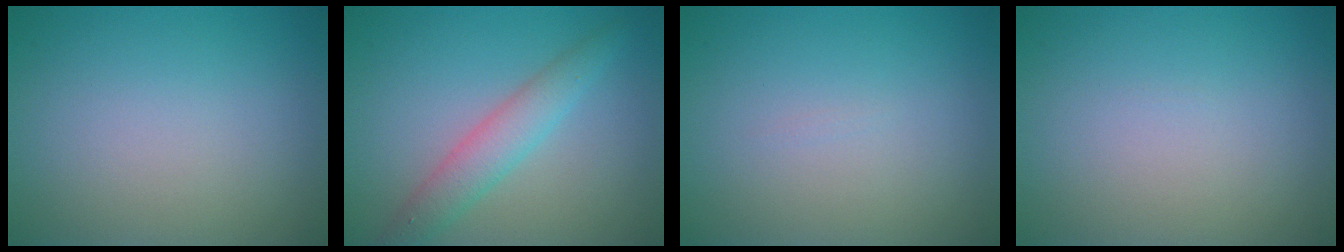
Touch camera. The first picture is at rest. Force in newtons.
{"total": 3.3, "press": 3.3, "slide": 0.0}
{"total": 0.0}
{"total": 0.0}